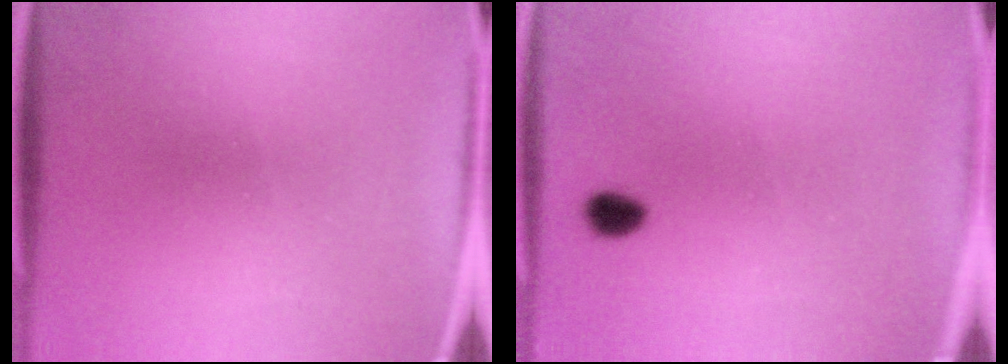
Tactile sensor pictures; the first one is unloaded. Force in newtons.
{"total": 3.0}